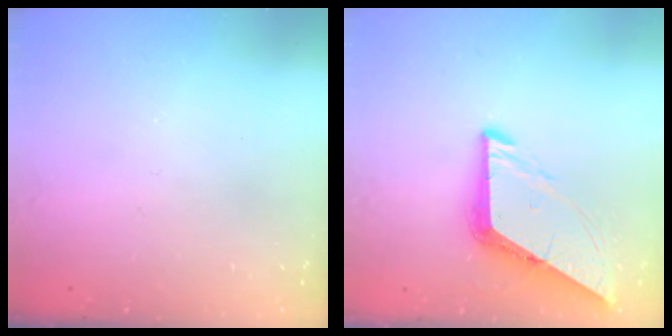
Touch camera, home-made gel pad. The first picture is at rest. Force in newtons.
{"total": 8.2, "press": 8.2, "slide": 0.6}